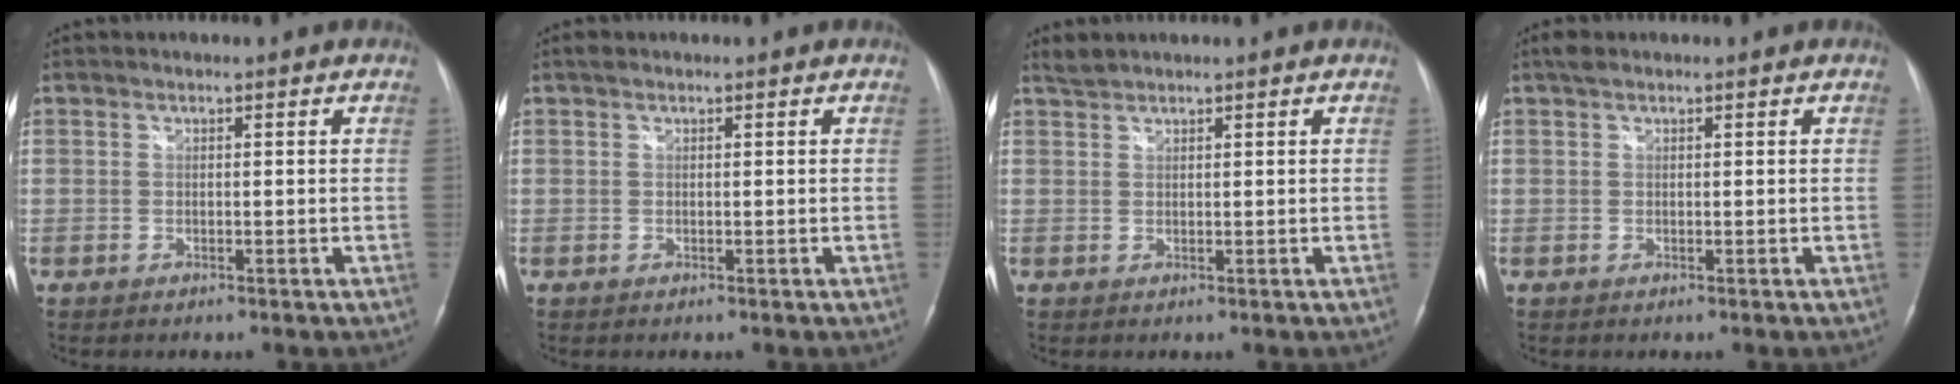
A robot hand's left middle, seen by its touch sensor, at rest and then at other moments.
{"total": 0.5, "force": [0.4, 0.3, 0.2], "torque": [-0.007, 0.012, 0.006]}
{"total": 1.4, "force": [1.4, 0.1, 0.1], "torque": [-0.008, 0.009, 0.033]}
{"total": 1.3, "force": [0.9, 0.6, 0.7], "torque": [-0.018, 0.019, 0.017]}